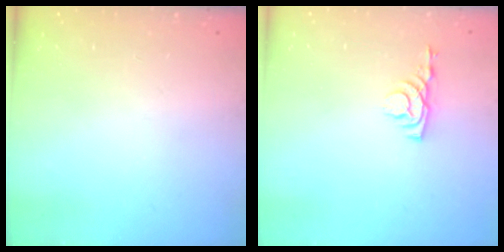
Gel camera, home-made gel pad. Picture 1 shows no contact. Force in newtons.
{"total": 3.7, "press": 3.7, "slide": 0.6}